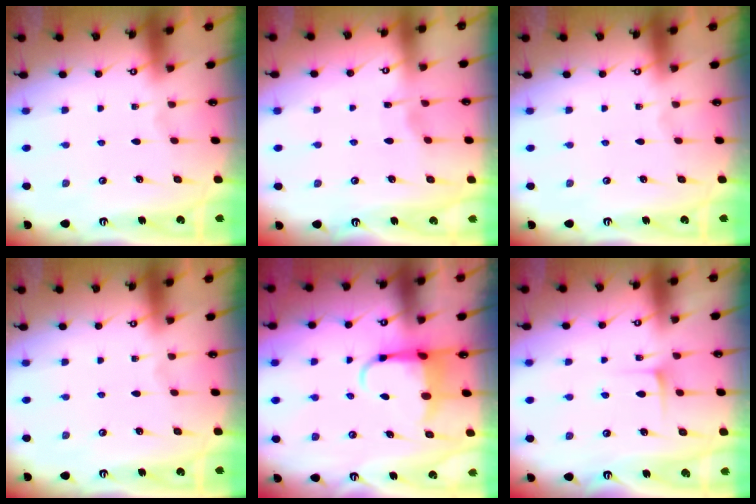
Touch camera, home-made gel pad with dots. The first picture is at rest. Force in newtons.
{"total": 2.8, "press": 2.8, "slide": 0.4}
{"total": 0.0}
{"total": 0.0}
{"total": 5.7, "press": 5.5, "slide": 1.3}
{"total": 4.9, "press": 4.9, "slide": 0.6}